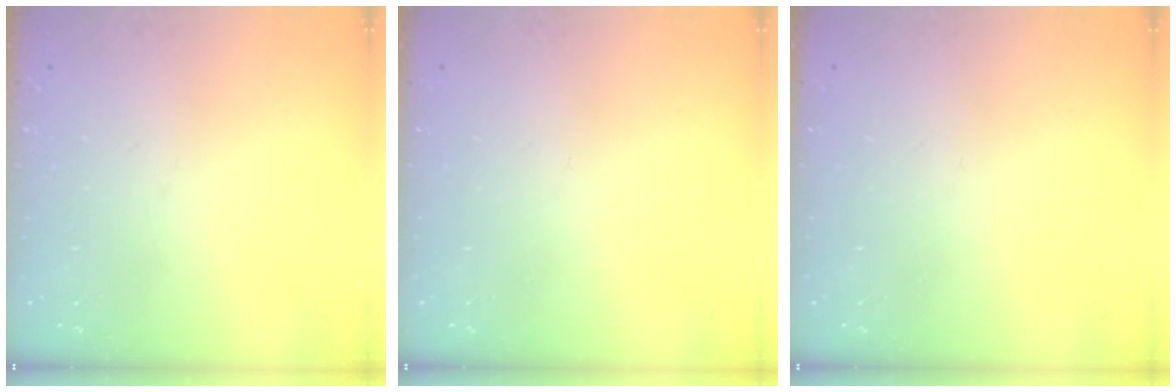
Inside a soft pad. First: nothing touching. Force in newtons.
{"total": 0.0}
{"total": 0.0}